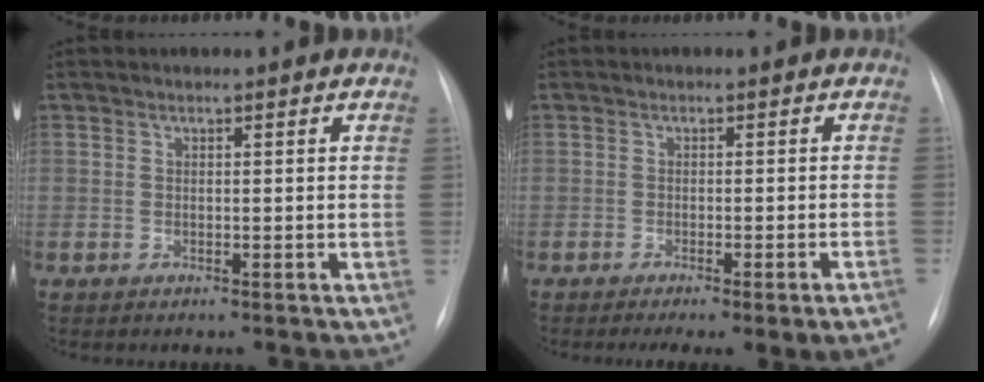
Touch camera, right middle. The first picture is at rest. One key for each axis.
{"total": 7.2, "fx": -5.1, "fy": -0.4, "fz": 5.1, "tx": -0.055, "ty": -0.012, "tz": -0.069}